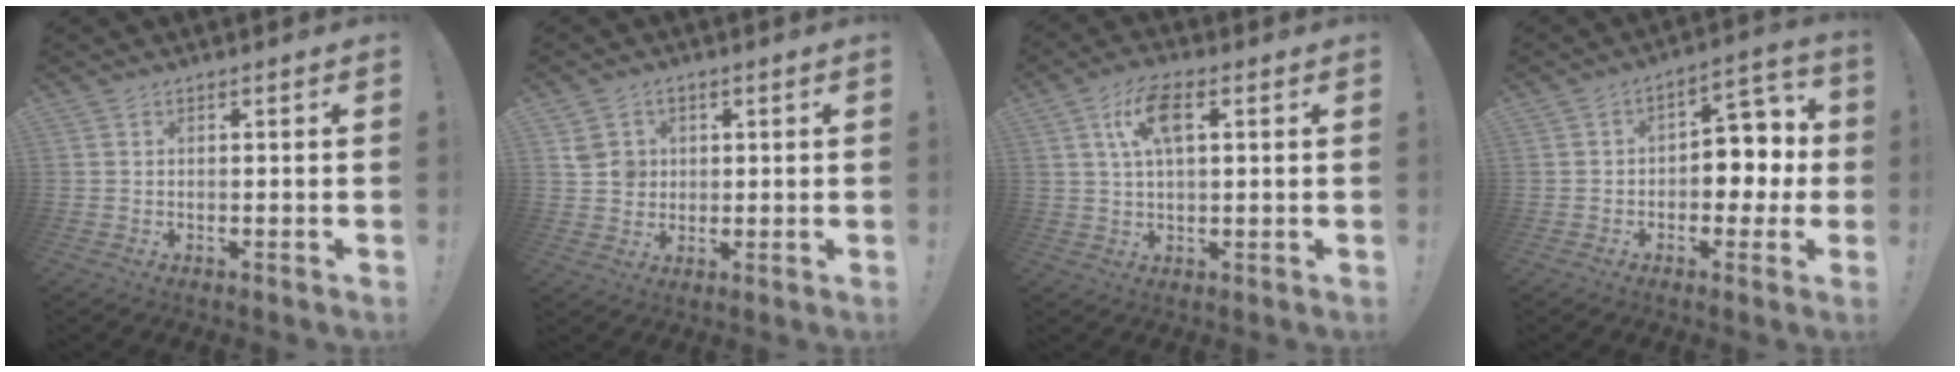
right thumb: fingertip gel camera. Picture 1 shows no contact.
{"total": 5.8, "force": [1.8, 5.3, 1.6], "torque": [-0.018, -0.004, 0.036]}
{"total": 9.5, "force": [3.0, 4.4, 7.9], "torque": [-0.141, 0.011, 0.055]}
{"total": 8.4, "force": [-0.9, 6.8, 4.9], "torque": [-0.050, 0.007, -0.012]}